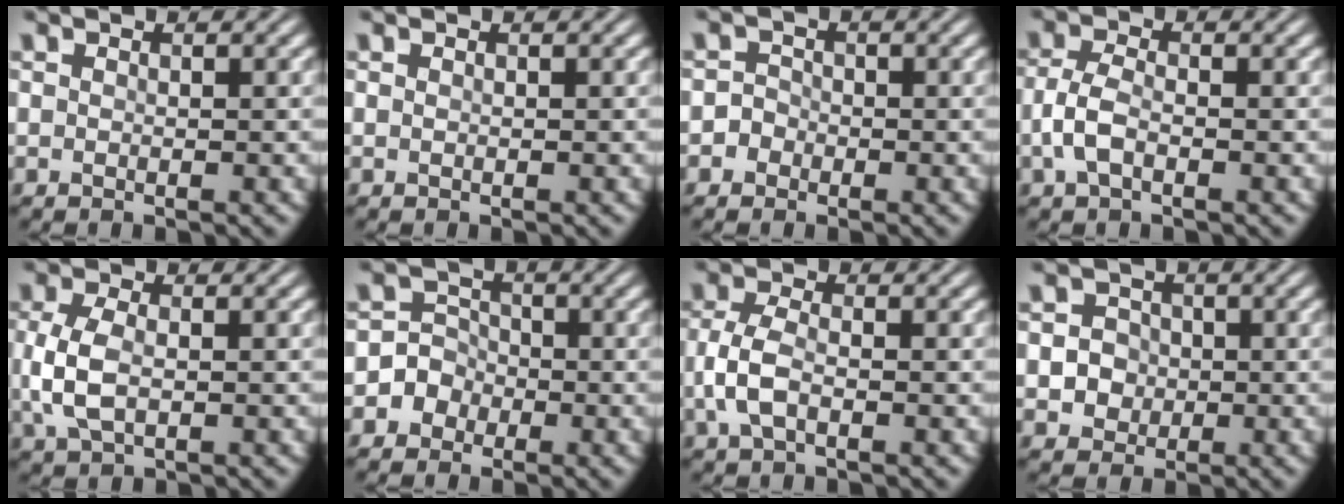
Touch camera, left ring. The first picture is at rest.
{"total": 0.0}
{"total": 1.5, "force": [-0.5, 1.3, 0.3], "torque": [0.015, 0.003, -0.016]}
{"total": 2.7, "force": [-0.9, 1.4, 2.1], "torque": [-0.046, 0.005, -0.025]}
{"total": 4.0, "force": [-0.1, 2.4, 3.2], "torque": [-0.083, -0.001, -0.003]}
{"total": 3.5, "force": [-1.4, 3.2, 0.4], "torque": [0.023, 0.011, -0.039]}
{"total": 3.2, "force": [-0.9, 1.7, 2.5], "torque": [-0.058, 0.003, -0.023]}
{"total": 2.8, "force": [-0.2, 2.6, 1.0], "torque": [0.002, 0.003, -0.014]}